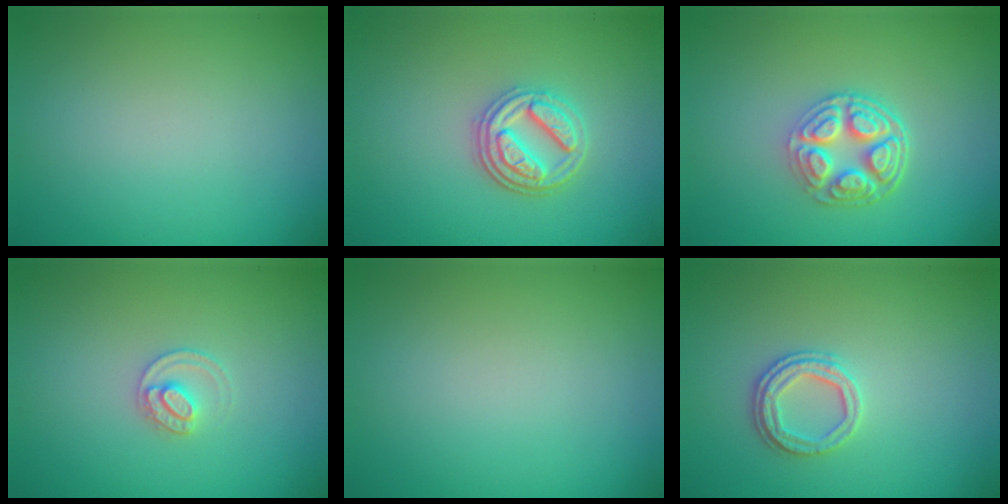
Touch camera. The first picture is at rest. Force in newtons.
{"total": 3.6, "press": 3.2, "slide": 1.7}
{"total": 4.8, "press": 3.6, "slide": 3.2}
{"total": 1.7, "press": 1.7, "slide": 0.1}
{"total": 0.0}
{"total": 2.5, "press": 2.3, "slide": 0.9}